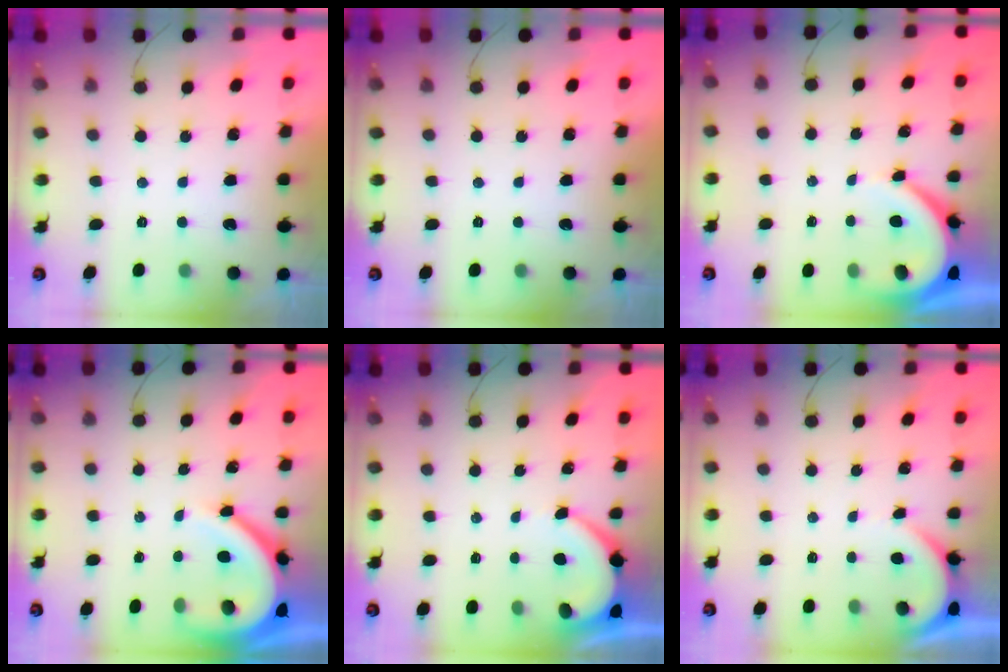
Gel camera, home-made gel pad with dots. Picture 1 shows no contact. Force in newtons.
{"total": 0.0}
{"total": 6.4, "press": 6.4, "slide": 0.5}
{"total": 9.9, "press": 9.7, "slide": 1.6}
{"total": 3.7, "press": 3.6, "slide": 0.3}
{"total": 2.1, "press": 2.1, "slide": 0.3}